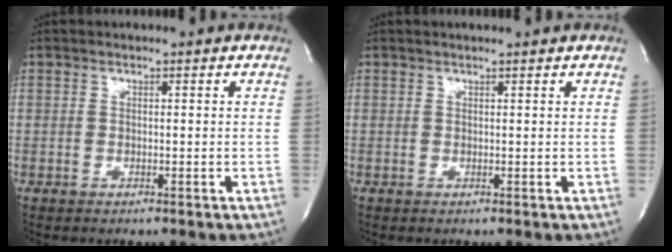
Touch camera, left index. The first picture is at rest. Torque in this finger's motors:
{"motor_torque": [0.27, -0.22, -0.02, -0.01]}